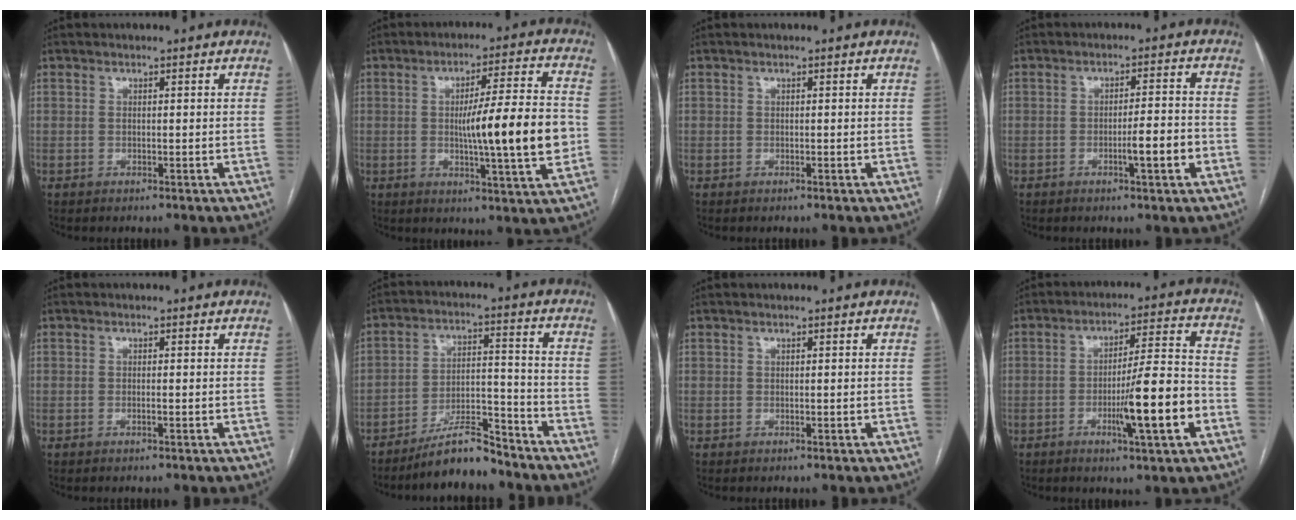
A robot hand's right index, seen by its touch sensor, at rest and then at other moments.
{"total": 13.8, "force": [-1.3, 0.2, 13.7], "torque": [-0.213, -0.003, -0.023]}
{"total": 0.0}
{"total": 5.1, "force": [-2.0, 0.2, 4.7], "torque": [-0.069, 0.000, -0.030]}
{"total": 0.5, "force": [-0.2, 0.0, 0.4], "torque": [-0.009, 0.000, -0.004]}
{"total": 9.1, "force": [-8.0, 1.9, 4.0], "torque": [-0.065, 0.015, -0.140]}
{"total": 0.0}
{"total": 11.8, "force": [-4.1, 0.2, 11.0], "torque": [-0.176, -0.003, -0.064]}